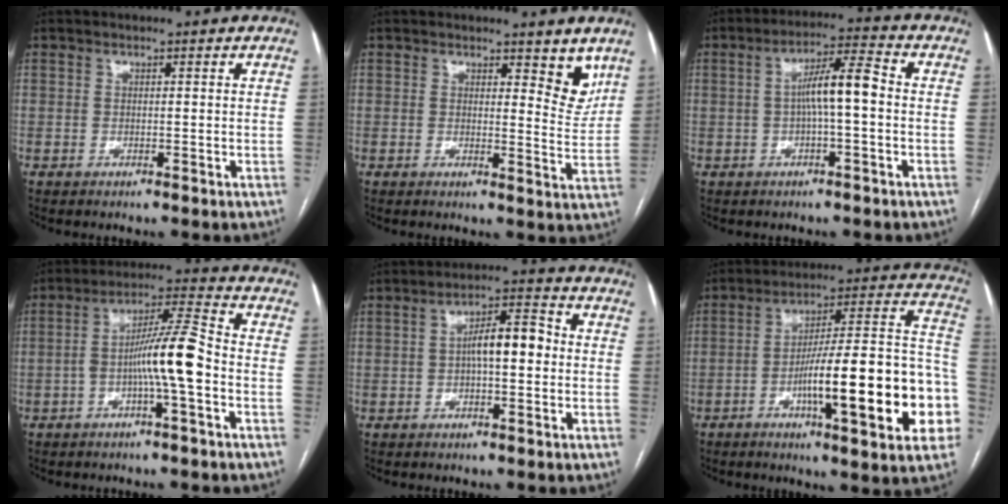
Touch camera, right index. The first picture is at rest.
{"total": 5.0, "force": [3.5, 1.7, 3.2], "torque": [-0.027, -0.021, 0.037]}
{"total": 7.0, "force": [-0.2, 0.7, 7.0], "torque": [-0.123, 0.021, -0.004]}
{"total": 9.6, "force": [-2.3, 0.5, 9.3], "torque": [-0.166, 0.021, -0.044]}
{"total": 6.8, "force": [-0.1, 2.0, 6.5], "torque": [-0.113, 0.027, -0.003]}
{"total": 23.8, "force": [-6.8, 3.4, 22.6], "torque": [-0.257, 0.022, -0.093]}